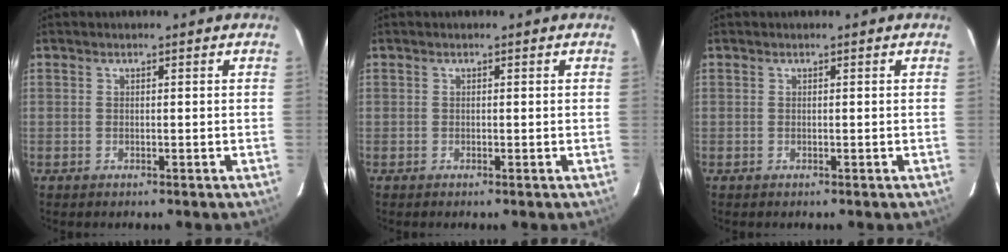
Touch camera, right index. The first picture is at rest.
{"total": 0.0}
{"total": 0.0}